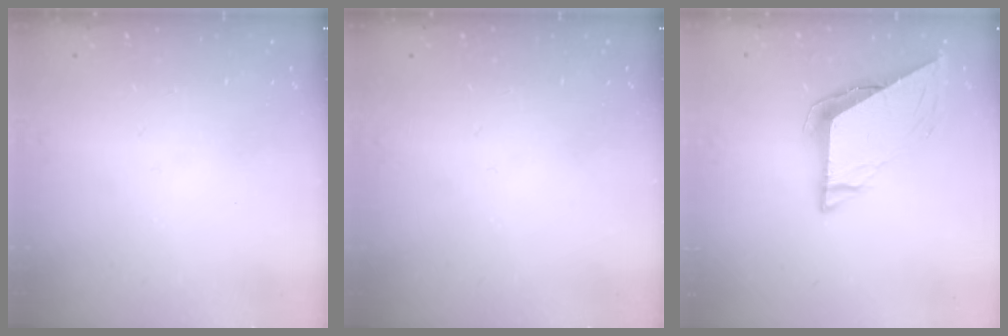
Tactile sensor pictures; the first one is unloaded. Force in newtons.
{"total": 0.0}
{"total": 8.1, "press": 8.1, "slide": 0.3}